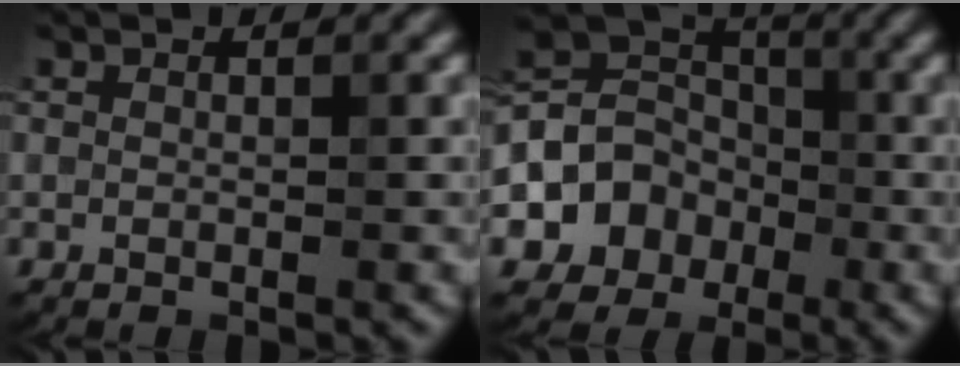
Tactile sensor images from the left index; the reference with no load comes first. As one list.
[{"total": 6.3, "force": [-1.9, 5.4, 2.7], "torque": [-0.029, 0.006, -0.057]}]